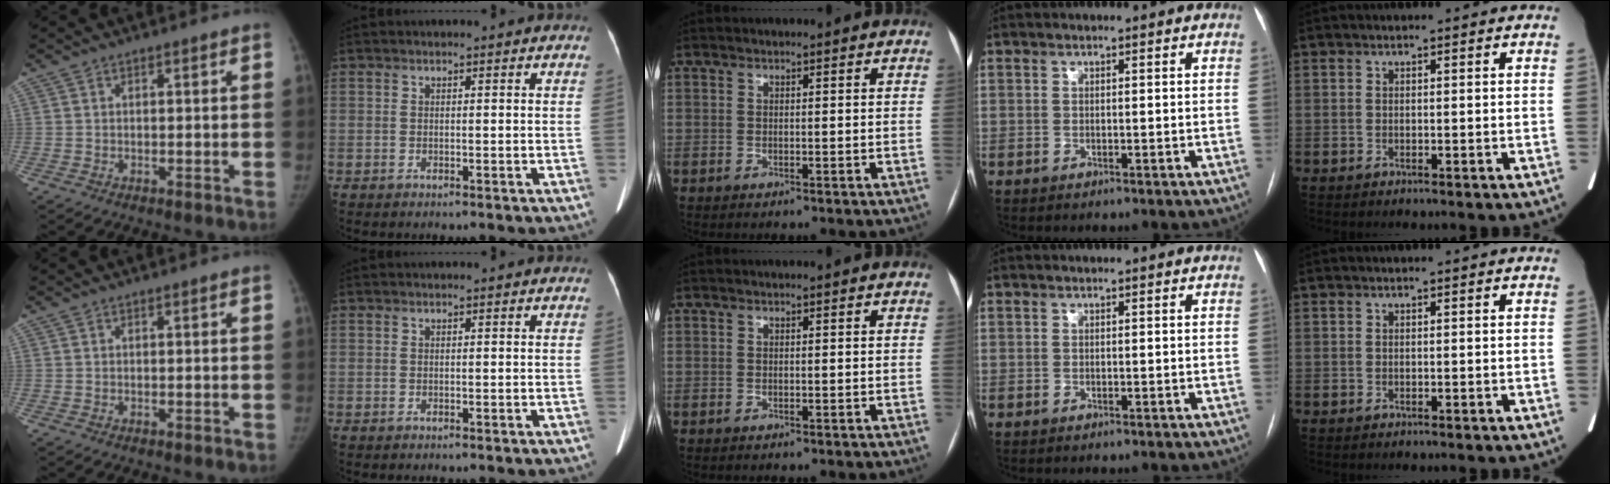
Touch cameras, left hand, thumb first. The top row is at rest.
{}